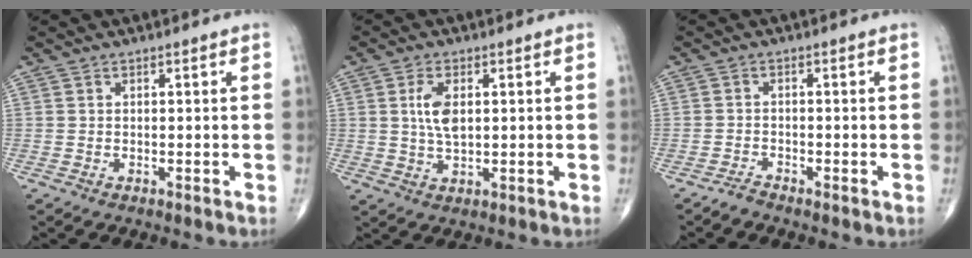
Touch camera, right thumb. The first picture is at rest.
{"total": 5.4, "force": [1.1, 2.7, 4.6], "torque": [-0.090, -0.004, 0.023]}
{"total": 1.5, "force": [-1.4, 0.0, 0.4], "torque": [-0.010, 0.000, -0.031]}